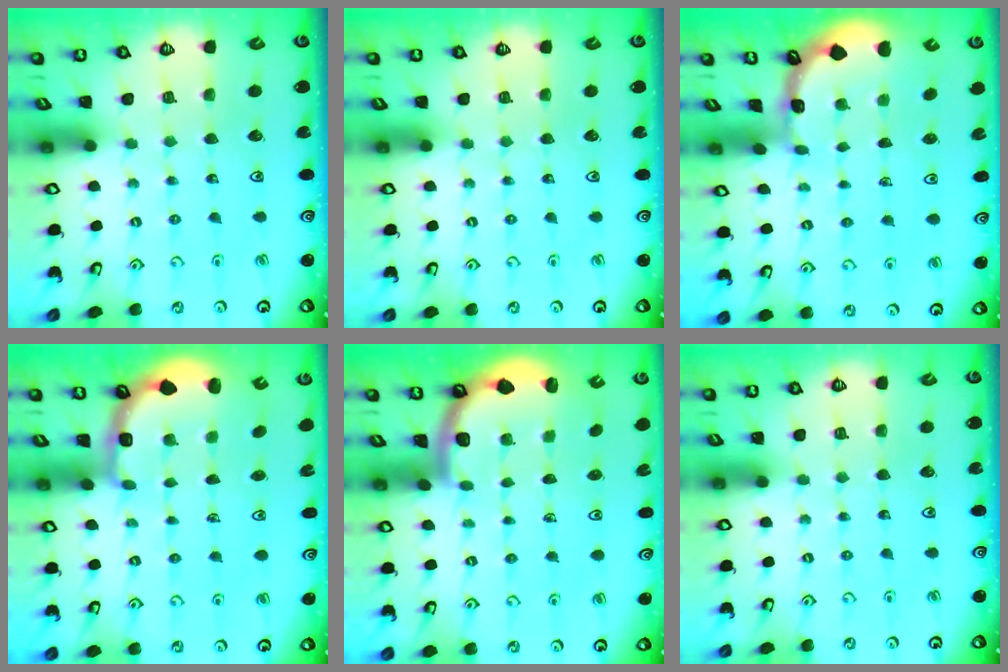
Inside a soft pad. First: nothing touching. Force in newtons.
{"total": 0.0}
{"total": 1.1, "press": 1.1, "slide": 0.2}
{"total": 3.0, "press": 2.0, "slide": 2.3}
{"total": 1.8, "press": 1.8, "slide": 0.1}
{"total": 0.0}